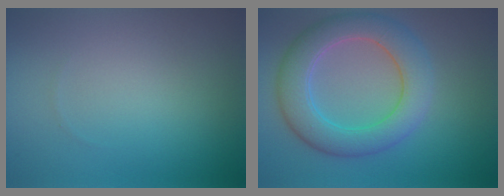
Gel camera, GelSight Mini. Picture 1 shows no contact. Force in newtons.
{"total": 6.1, "press": 6.1, "slide": 0.3}